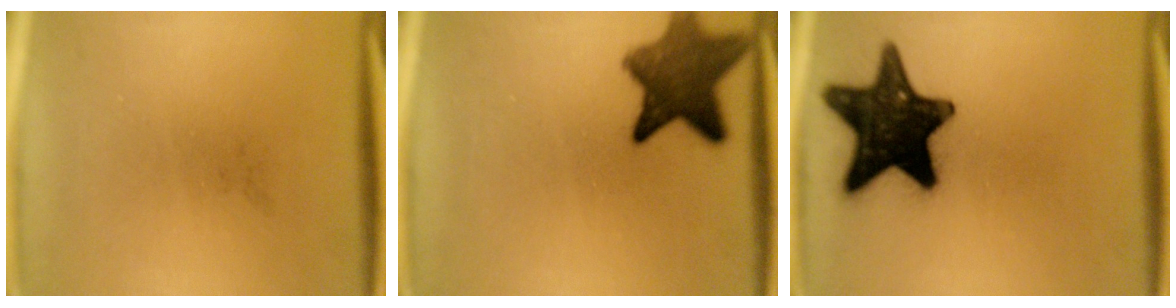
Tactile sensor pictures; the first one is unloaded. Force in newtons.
{"total": 9.6}
{"total": 18.2}